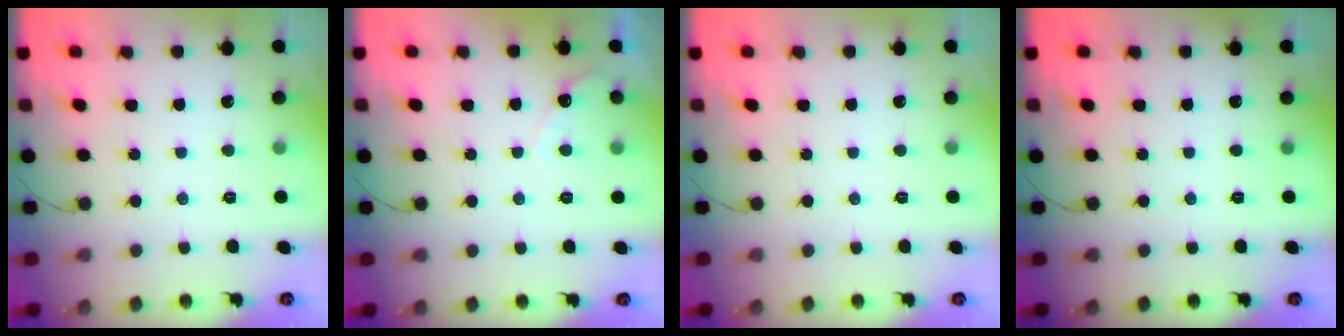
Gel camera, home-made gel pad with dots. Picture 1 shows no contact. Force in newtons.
{"total": 3.6, "press": 3.6, "slide": 0.2}
{"total": 0.0}
{"total": 0.0}